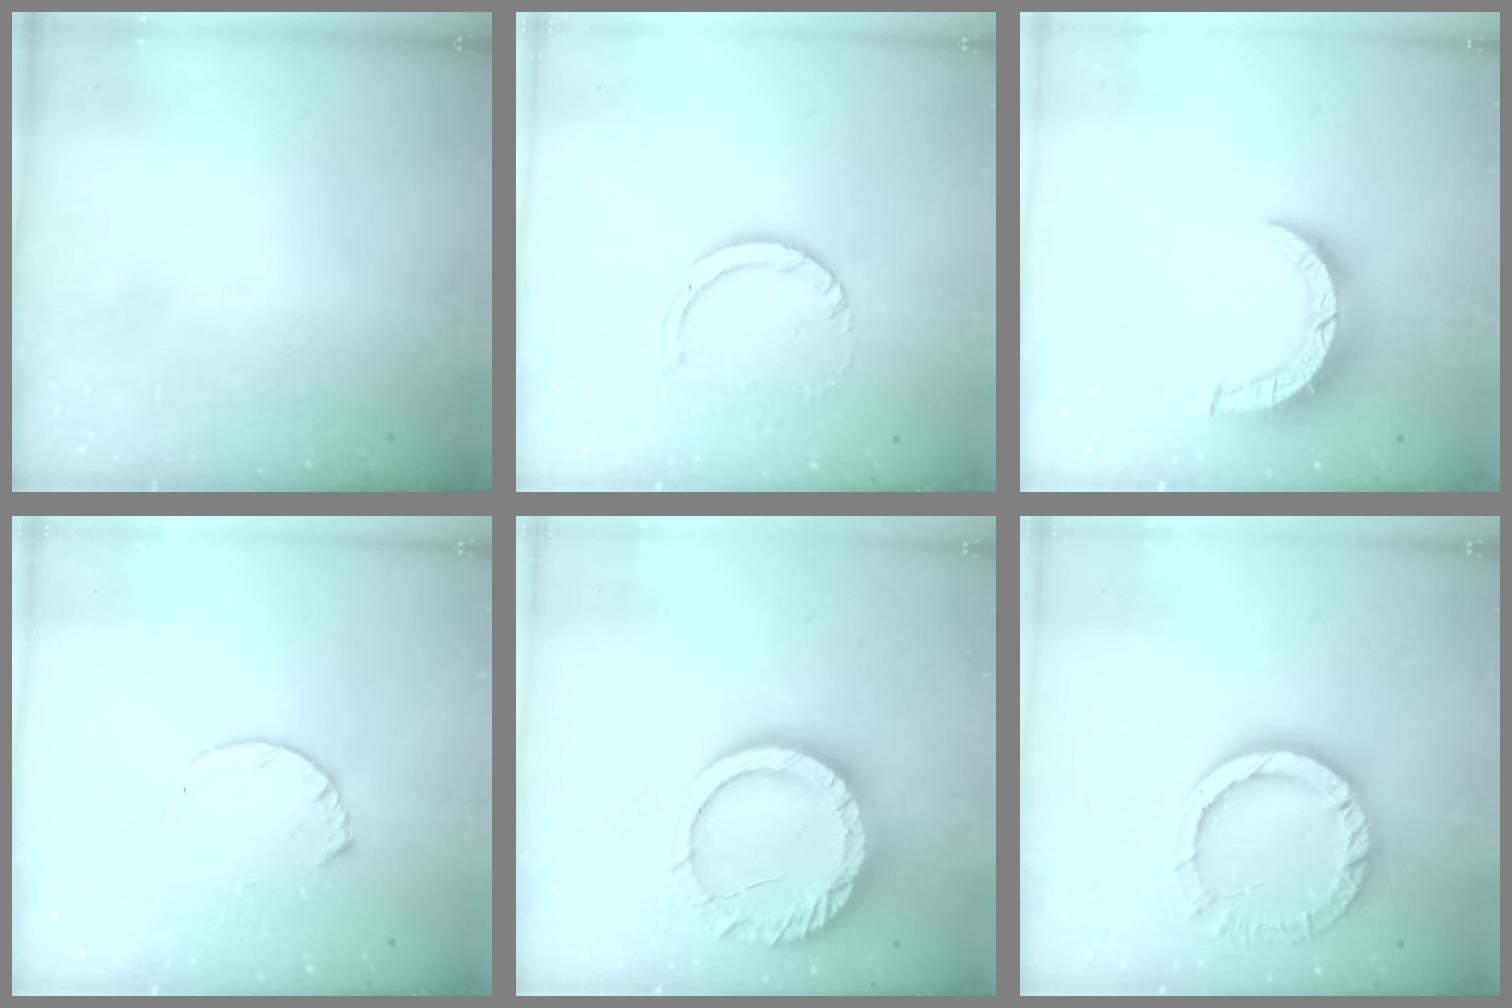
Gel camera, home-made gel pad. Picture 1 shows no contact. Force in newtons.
{"total": 4.7, "press": 4.7, "slide": 0.4}
{"total": 8.3, "press": 8.3, "slide": 0.6}
{"total": 4.6, "press": 4.6, "slide": 0.5}
{"total": 16.2, "press": 16.1, "slide": 1.2}
{"total": 12.3, "press": 12.2, "slide": 1.3}